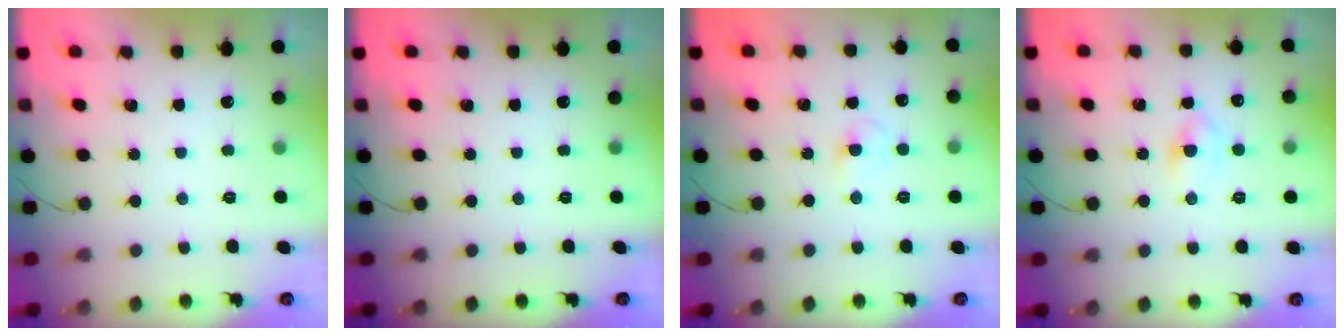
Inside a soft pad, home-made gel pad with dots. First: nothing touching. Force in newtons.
{"total": 0.0}
{"total": 2.3, "press": 2.1, "slide": 1.0}
{"total": 2.7, "press": 2.5, "slide": 1.1}